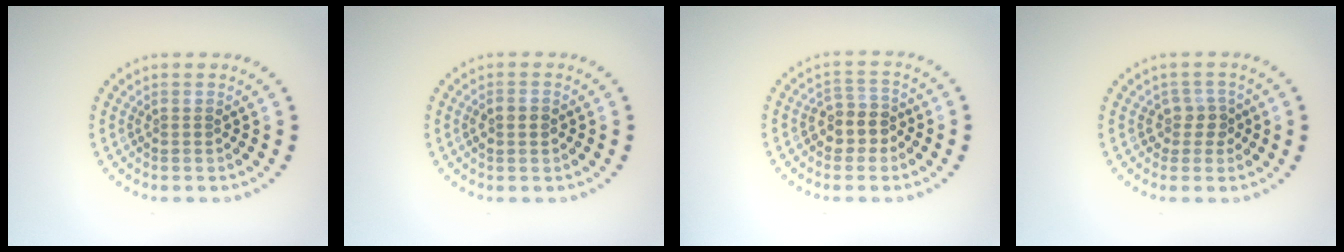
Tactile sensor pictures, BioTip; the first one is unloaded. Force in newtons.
{"total": 1.3, "press": 1.3, "slide": 0.1}
{"total": 2.7, "press": 2.4, "slide": 1.1}
{"total": 1.8, "press": 1.5, "slide": 1.1}